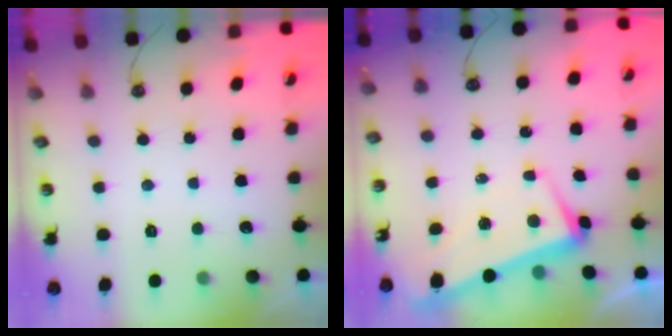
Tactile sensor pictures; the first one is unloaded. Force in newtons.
{"total": 2.4, "press": 1.3, "slide": 2.0}